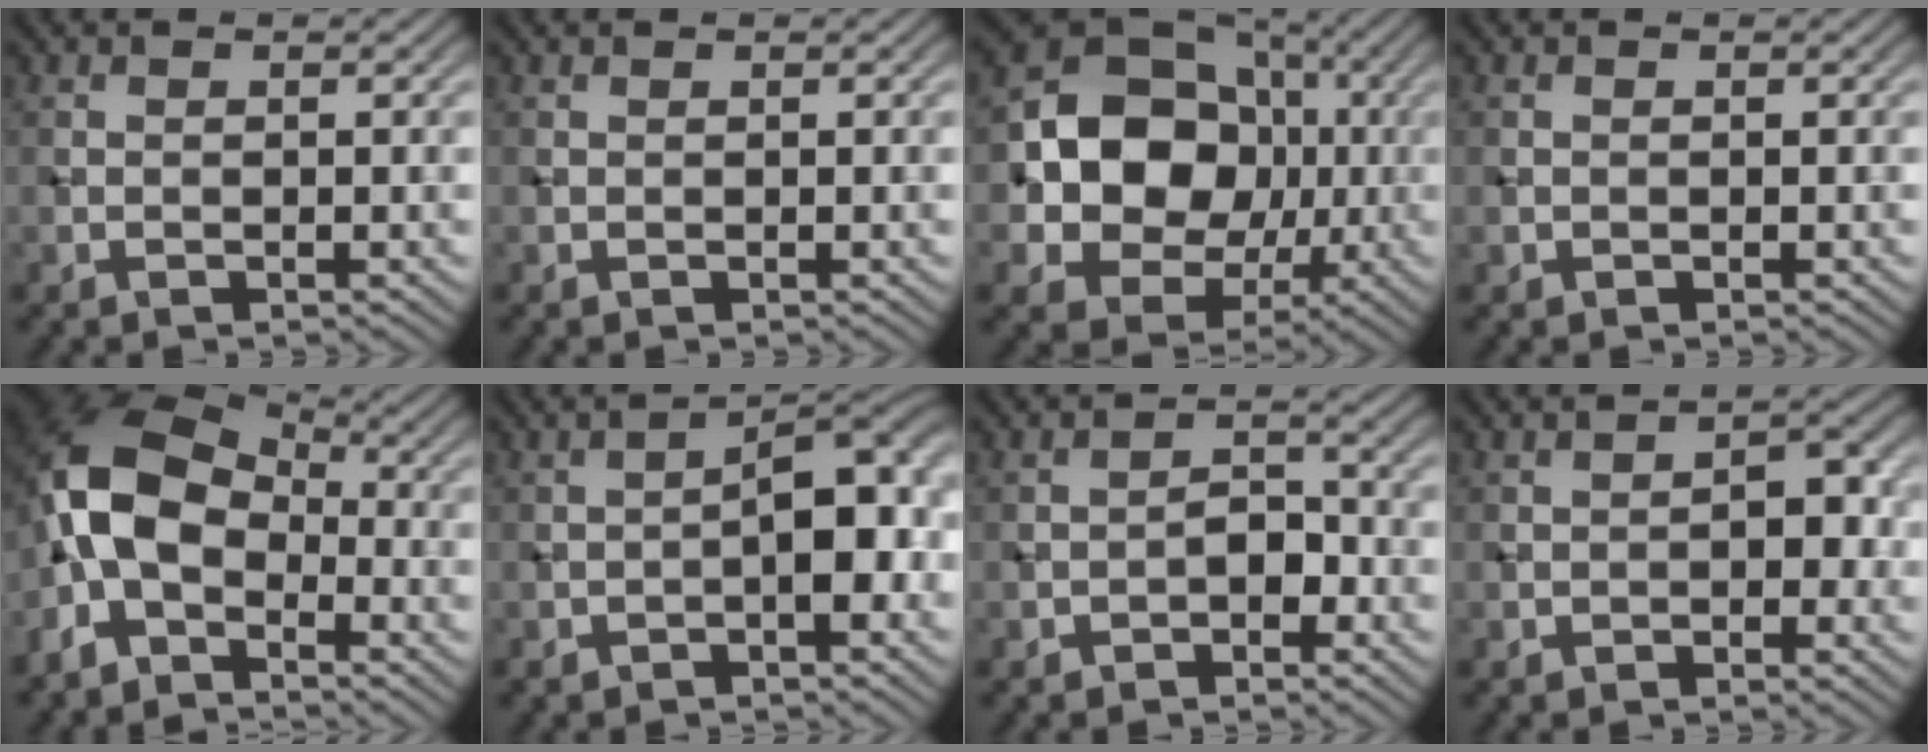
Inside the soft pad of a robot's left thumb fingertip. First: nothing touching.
{"total": 0.0}
{"total": 12.9, "force": [0.3, 10.6, 7.3], "torque": [-0.124, 0.001, -0.011]}
{"total": 0.7, "force": [-0.2, 0.6, 0.0], "torque": [0.003, -0.005, -0.007]}
{"total": 10.1, "force": [-3.0, 5.9, 7.6], "torque": [-0.178, 0.006, -0.076]}
{"total": 6.6, "force": [-2.0, 2.5, 5.7], "torque": [-0.074, 0.015, -0.038]}
{"total": 2.7, "force": [-1.6, 1.6, 1.6], "torque": [-0.021, 0.012, -0.033]}
{"total": 3.2, "force": [-0.9, 1.9, 2.5], "torque": [-0.030, 0.005, -0.016]}